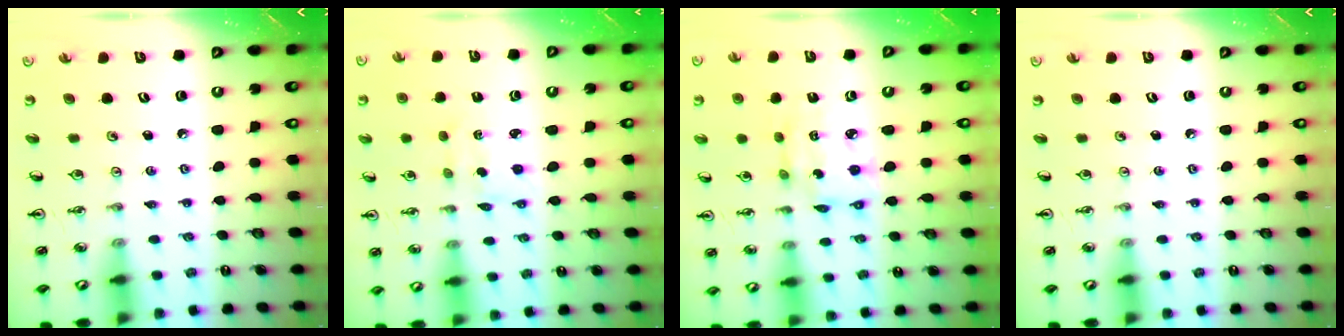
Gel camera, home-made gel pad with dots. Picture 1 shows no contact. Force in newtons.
{"total": 2.4, "press": 2.3, "slide": 0.8}
{"total": 9.1, "press": 9.1, "slide": 0.8}
{"total": 0.0}